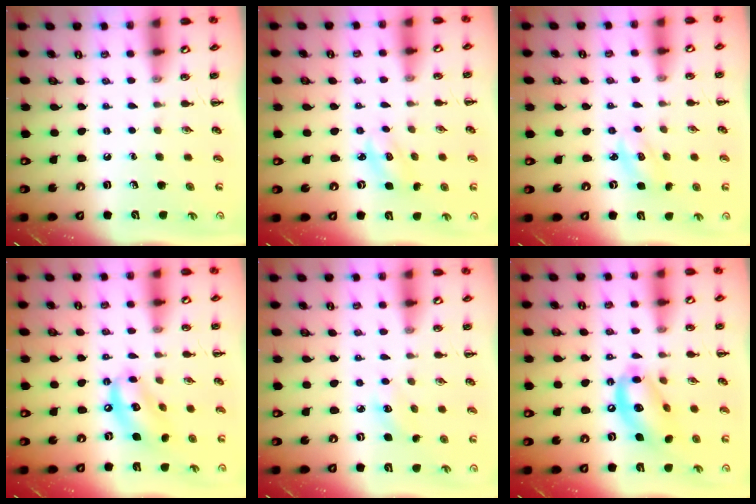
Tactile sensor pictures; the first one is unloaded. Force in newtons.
{"total": 2.8, "press": 2.8, "slide": 0.7}
{"total": 2.8, "press": 2.8, "slide": 0.7}
{"total": 11.4, "press": 11.2, "slide": 1.8}
{"total": 3.2, "press": 3.1, "slide": 0.7}
{"total": 14.6, "press": 14.2, "slide": 3.7}